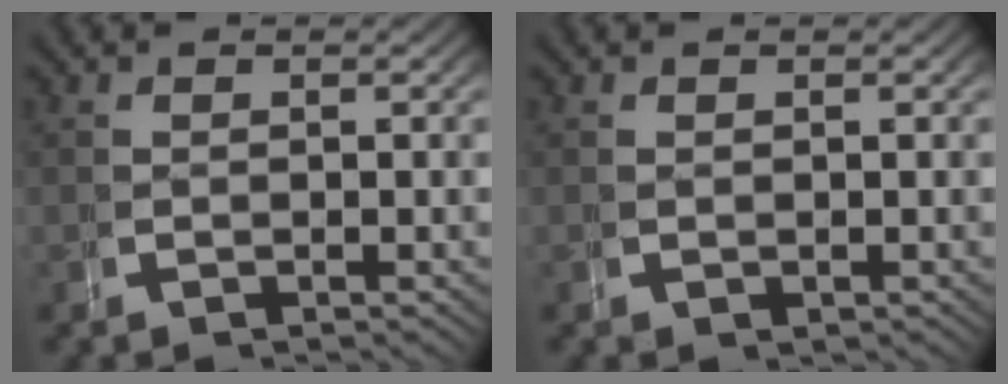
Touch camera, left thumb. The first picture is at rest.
{"total": 0.0}